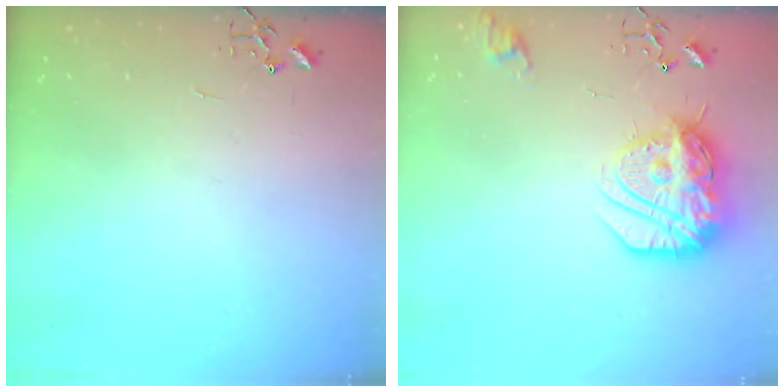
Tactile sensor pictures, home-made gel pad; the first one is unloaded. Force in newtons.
{"total": 18.9, "press": 18.8, "slide": 1.8}